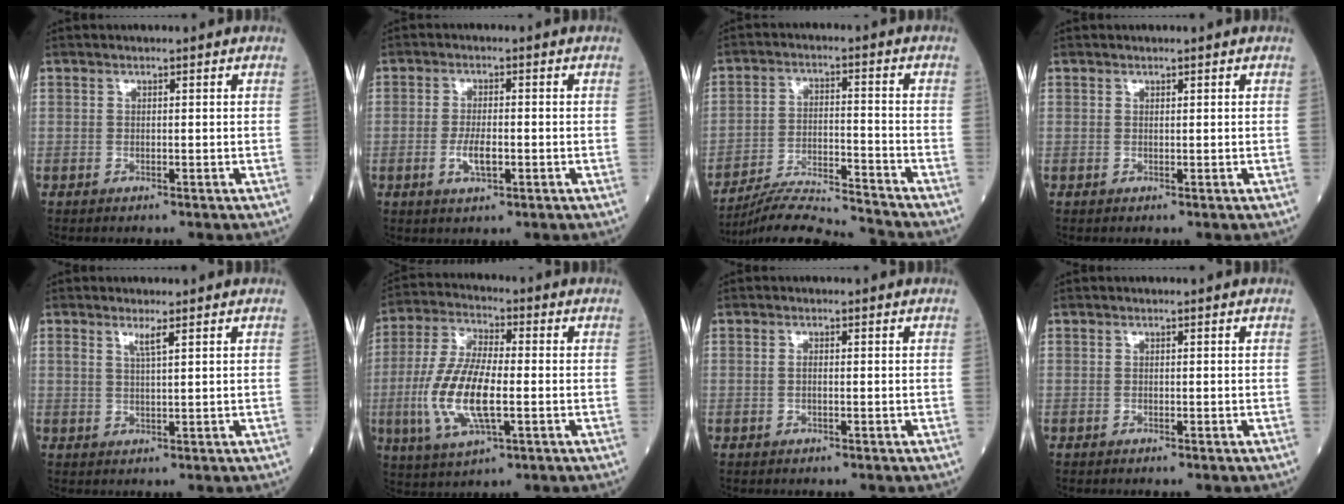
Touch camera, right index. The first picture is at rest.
{"total": 3.8, "force": [-1.0, 1.2, 3.5], "torque": [-0.066, 0.000, -0.016]}
{"total": 11.3, "force": [-11.0, -1.5, 2.0], "torque": [-0.038, 0.000, -0.193]}
{"total": 0.0}
{"total": 2.0, "force": [1.2, 0.0, 1.6], "torque": [-0.034, -0.003, 0.022]}
{"total": 12.6, "force": [-2.2, 3.5, 11.9], "torque": [-0.261, -0.008, -0.039]}
{"total": 0.7, "force": [-0.1, 0.2, 0.7], "torque": [-0.019, -0.002, 0.000]}
{"total": 0.0}